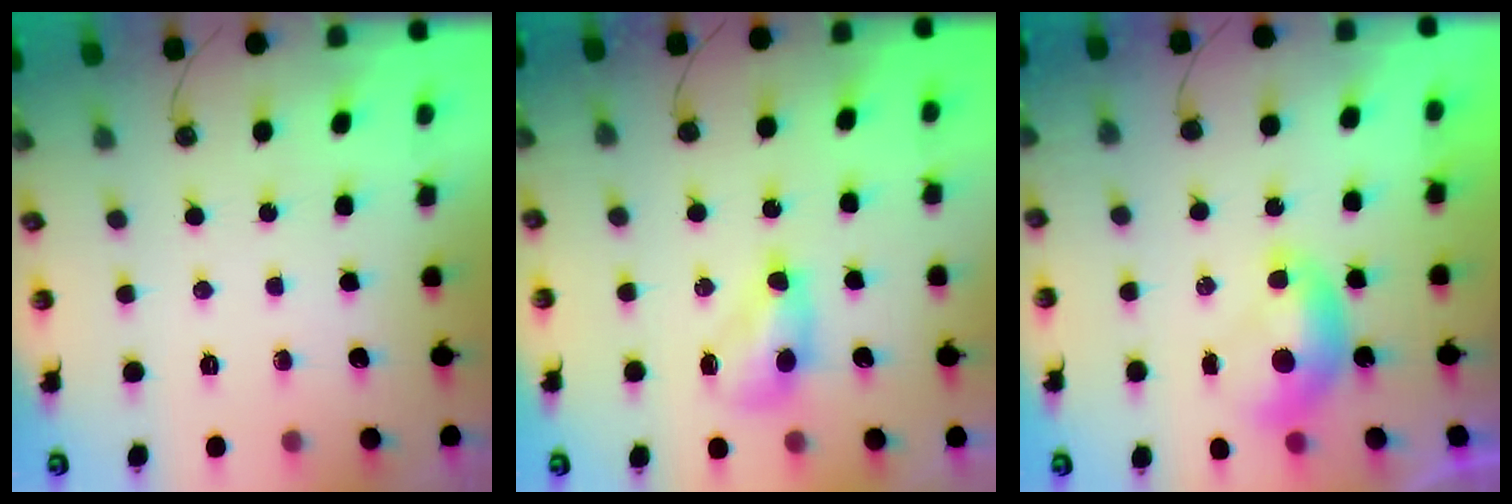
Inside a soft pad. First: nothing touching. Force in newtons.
{"total": 3.3, "press": 3.3, "slide": 0.6}
{"total": 0.0}